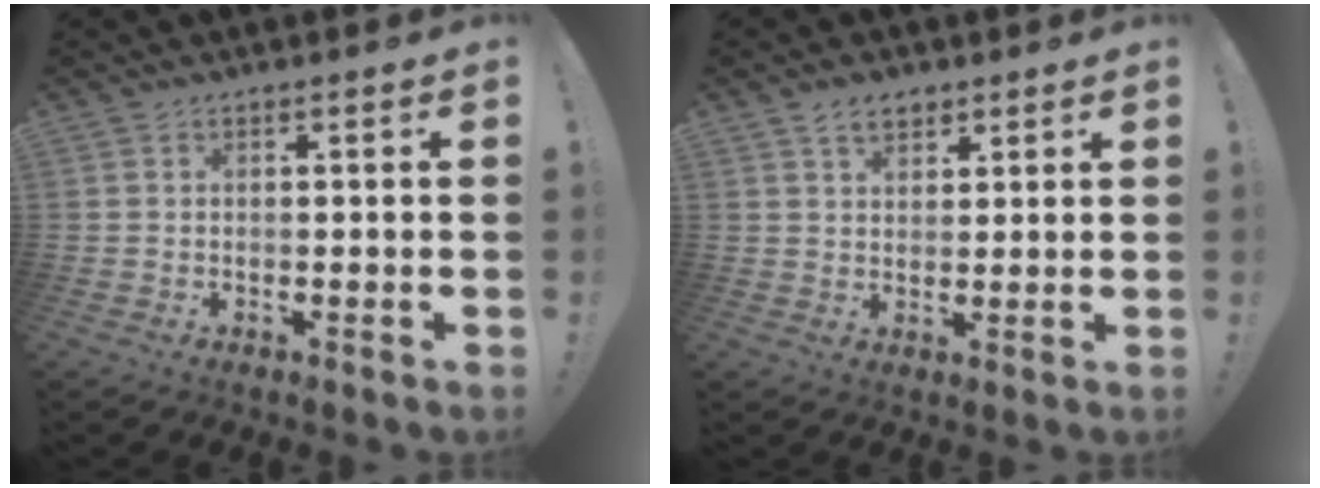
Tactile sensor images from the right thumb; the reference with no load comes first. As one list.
[{"total": 5.0, "force": [3.2, 3.1, 2.3], "torque": [-0.033, -0.010, 0.059]}]